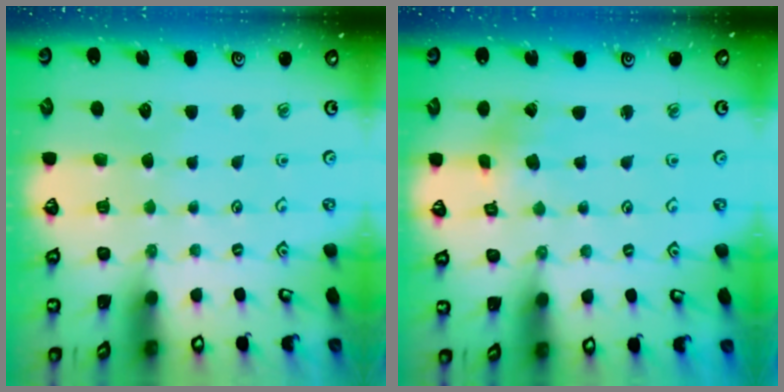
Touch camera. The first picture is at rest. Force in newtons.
{"total": 0.8, "press": 0.7, "slide": 0.3}